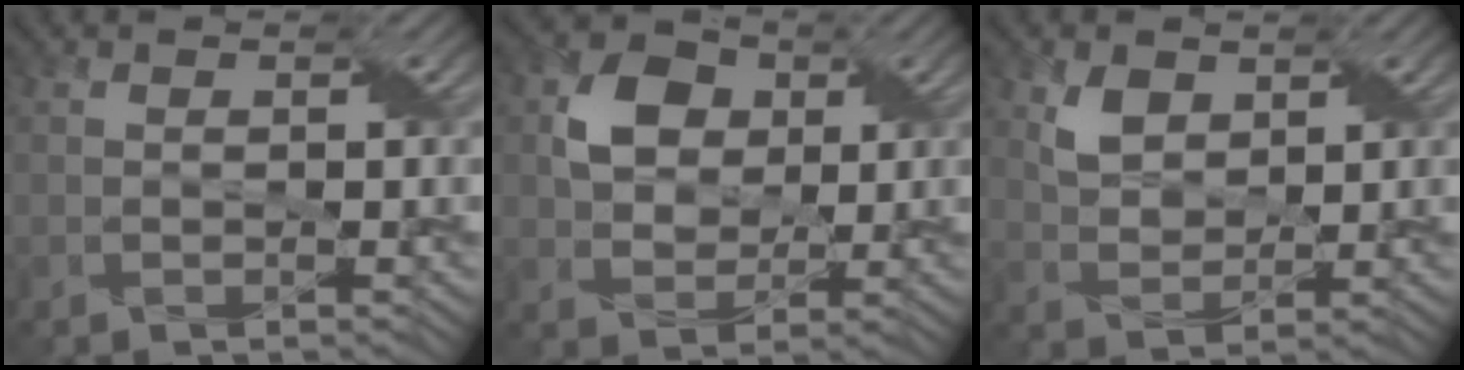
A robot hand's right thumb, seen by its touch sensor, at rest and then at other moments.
{"total": 6.3, "force": [1.6, 5.0, 3.4], "torque": [-0.077, 0.009, 0.022]}
{"total": 4.0, "force": [2.1, 2.6, 2.1], "torque": [-0.053, -0.003, 0.042]}